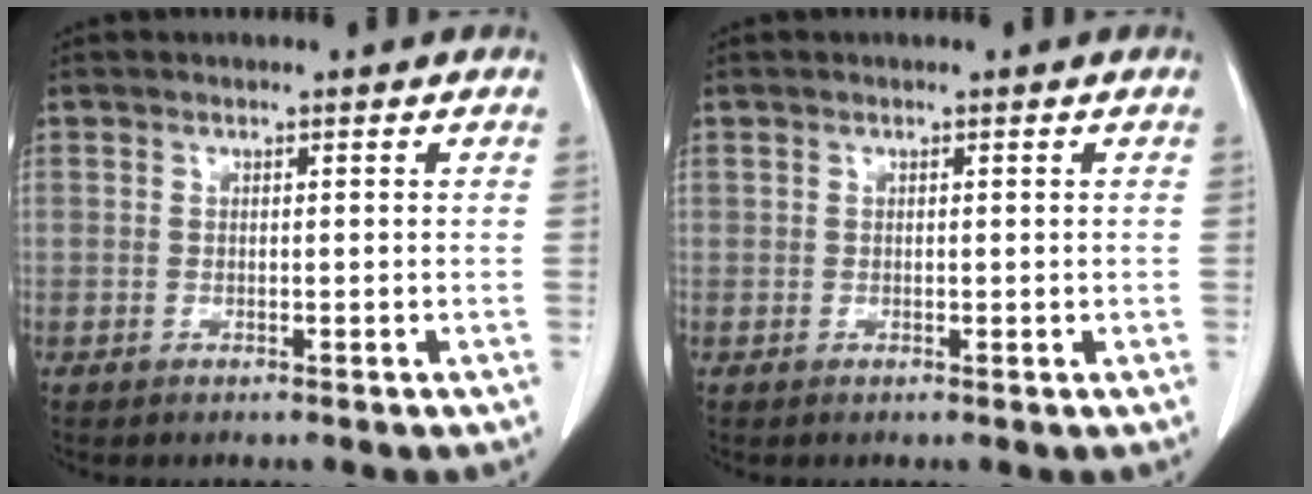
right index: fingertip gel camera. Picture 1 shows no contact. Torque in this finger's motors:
{"motor_torque": [-0.03, 0.00, -0.02, 0.00]}